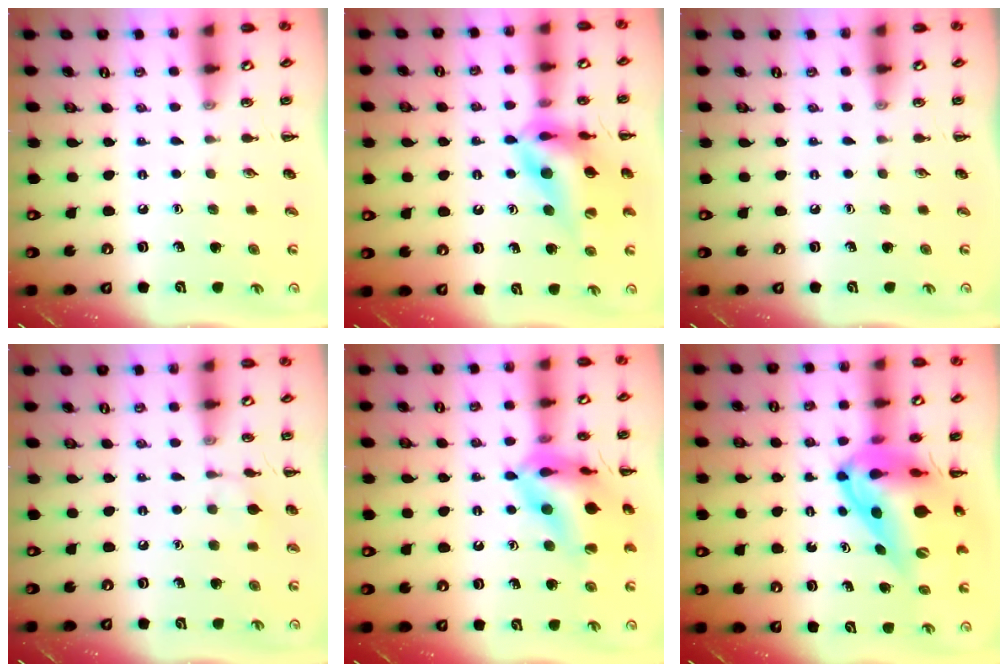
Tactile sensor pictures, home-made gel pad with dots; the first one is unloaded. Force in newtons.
{"total": 15.1, "press": 14.4, "slide": 4.5}
{"total": 0.0}
{"total": 6.5, "press": 6.3, "slide": 1.8}
{"total": 18.3, "press": 18.1, "slide": 2.8}
{"total": 16.4, "press": 15.7, "slide": 4.4}